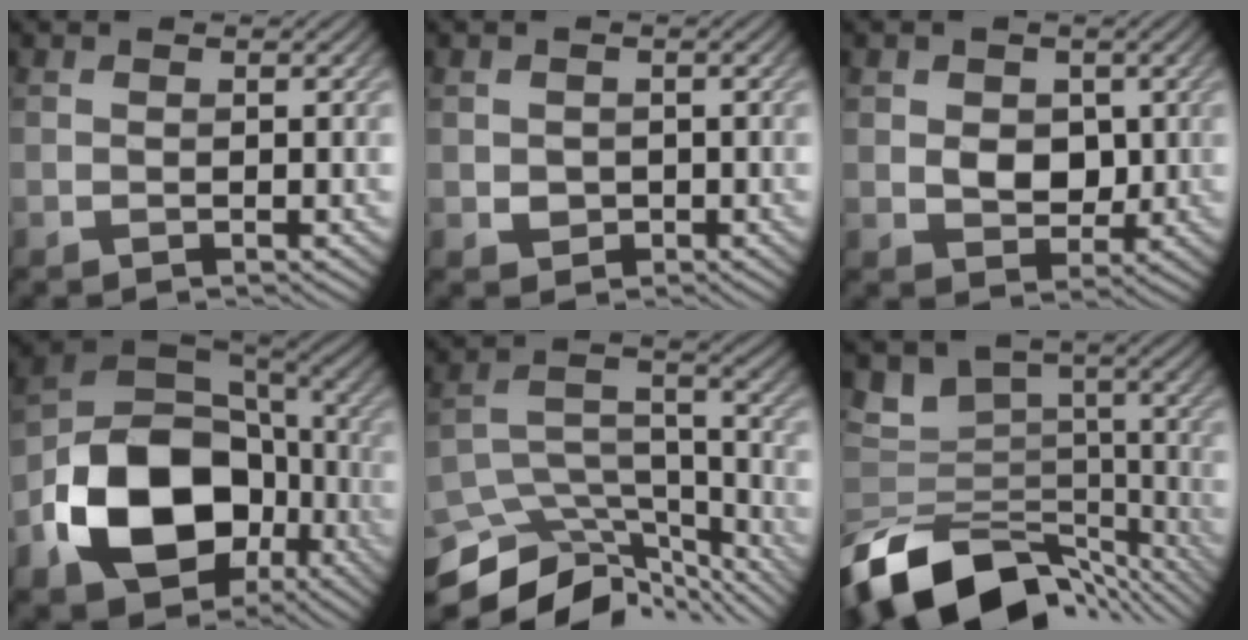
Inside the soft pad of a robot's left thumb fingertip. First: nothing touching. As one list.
[{"total": 1.7, "force": [-0.1, 1.6, 0.4], "torque": [-0.011, -0.007, -0.003]}, {"total": 4.0, "force": [0.5, 3.2, 2.3], "torque": [-0.049, -0.005, 0.000]}, {"total": 16.9, "force": [-5.4, 12.2, 10.4], "torque": [-0.210, -0.045, -0.095]}, {"total": 13.6, "force": [-11.3, 5.0, 5.7], "torque": [-0.124, -0.013, -0.169]}, {"total": 13.8, "force": [-9.3, 7.6, 6.8], "torque": [-0.141, -0.022, -0.135]}]